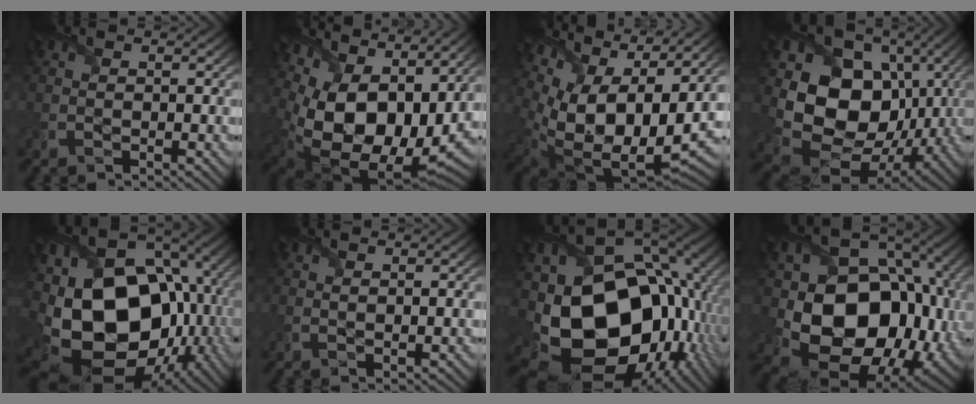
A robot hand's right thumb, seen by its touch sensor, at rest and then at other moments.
{"total": 17.4, "force": [4.0, 10.6, 13.2], "torque": [-0.256, -0.028, 0.101]}
{"total": 16.5, "force": [4.9, 8.8, 13.1], "torque": [-0.251, -0.003, 0.117]}
{"total": 15.8, "force": [1.0, 13.0, 9.0], "torque": [-0.181, -0.032, 0.024]}
{"total": 22.1, "force": [-3.3, 15.4, 15.5], "torque": [-0.337, -0.045, -0.027]}
{"total": 2.1, "force": [1.2, 0.7, 1.6], "torque": [-0.031, -0.003, 0.026]}
{"total": 21.9, "force": [-3.7, 16.0, 14.6], "torque": [-0.323, -0.053, -0.021]}
{"total": 17.8, "force": [-1.3, 13.7, 11.3], "torque": [-0.198, -0.060, 0.011]}